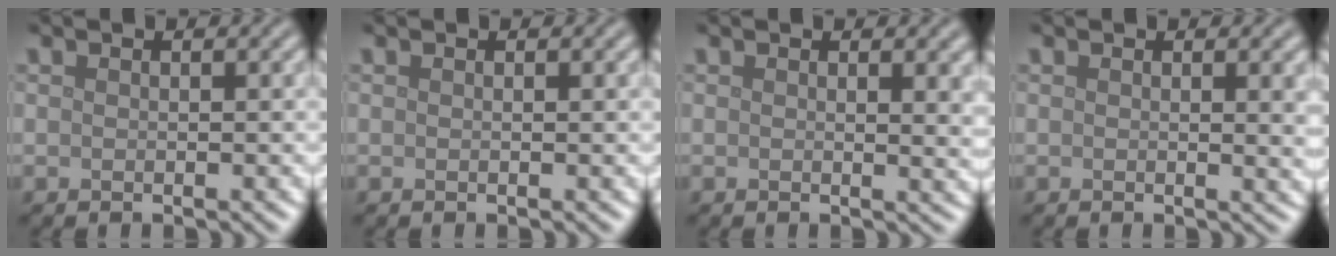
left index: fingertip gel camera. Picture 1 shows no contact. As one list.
[{"total": 0.0}, {"total": 2.2, "force": [0.8, 0.8, 1.9], "torque": [-0.014, -0.001, 0.010]}, {"total": 2.5, "force": [0.5, 0.8, 2.3], "torque": [-0.019, -0.001, 0.005]}]